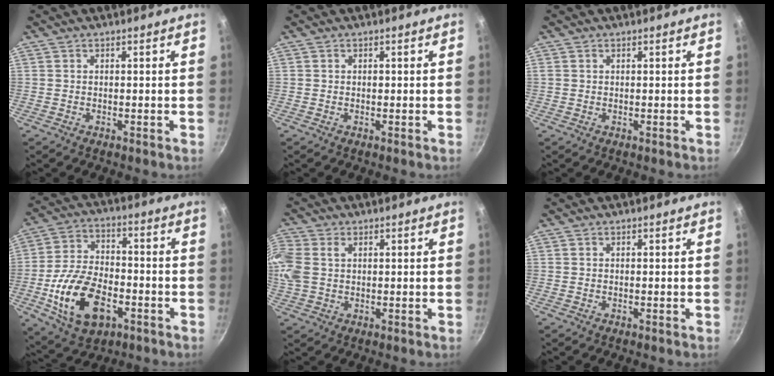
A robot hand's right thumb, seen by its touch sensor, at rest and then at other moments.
{"total": 0.0}
{"total": 0.5, "force": [0.2, 0.4, 0.3], "torque": [-0.002, 0.001, 0.003]}
{"total": 16.8, "force": [-5.7, 9.9, 12.3], "torque": [-0.211, 0.023, -0.096]}
{"total": 10.2, "force": [2.2, 7.3, 6.8], "torque": [-0.201, 0.015, 0.045]}
{"total": 0.0}